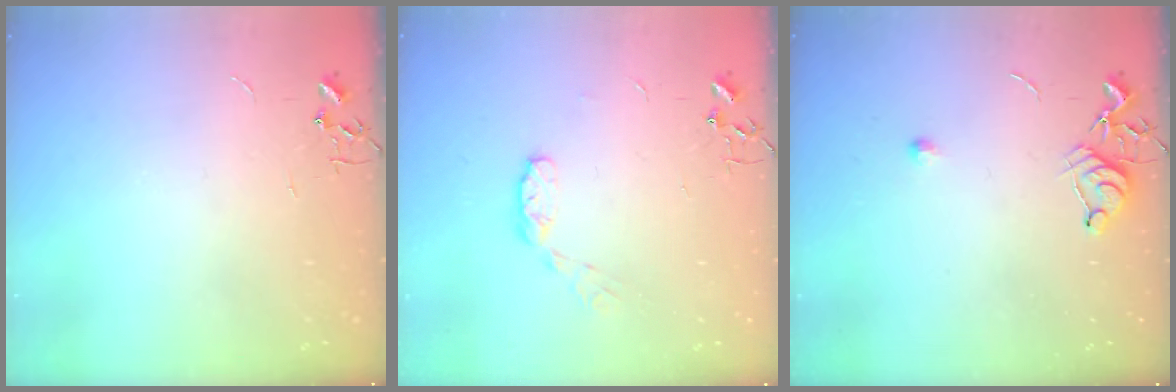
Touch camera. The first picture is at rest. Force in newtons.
{"total": 6.5, "press": 6.5, "slide": 0.5}
{"total": 7.1, "press": 7.1, "slide": 0.8}